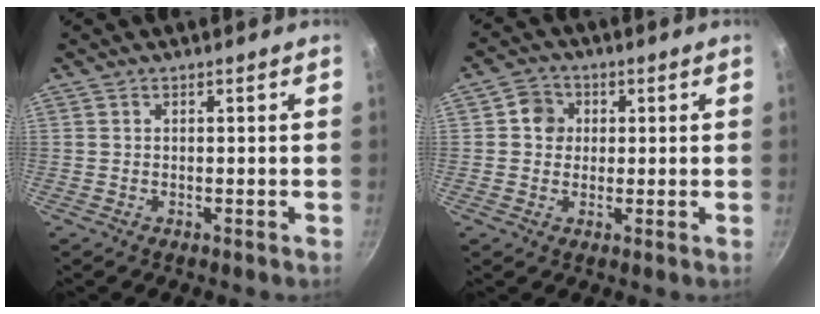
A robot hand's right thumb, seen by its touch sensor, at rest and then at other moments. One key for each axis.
{"total": 4.7, "fx": 0.8, "fy": 4.3, "fz": 1.6, "tx": 0.000, "ty": 0.005, "tz": 0.004}